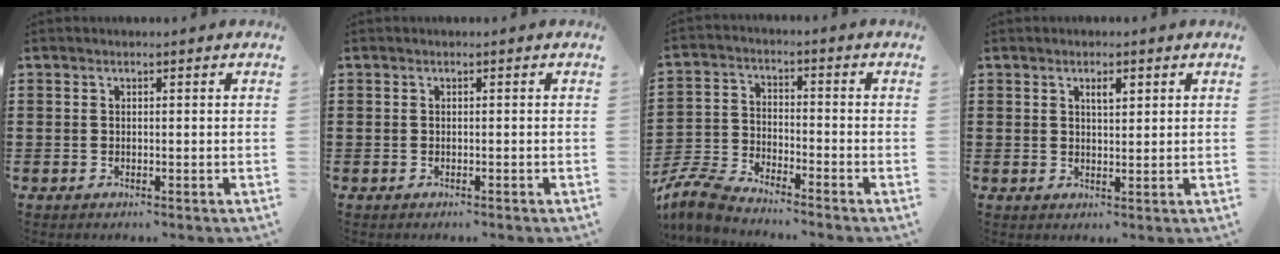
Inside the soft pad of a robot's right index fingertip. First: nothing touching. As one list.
[{"total": 0.0}, {"total": 6.3, "force": [-6.0, 0.5, 1.6], "torque": [-0.057, -0.003, -0.125]}, {"total": 2.1, "force": [0.9, 0.7, 1.7], "torque": [-0.028, 0.002, 0.012]}]